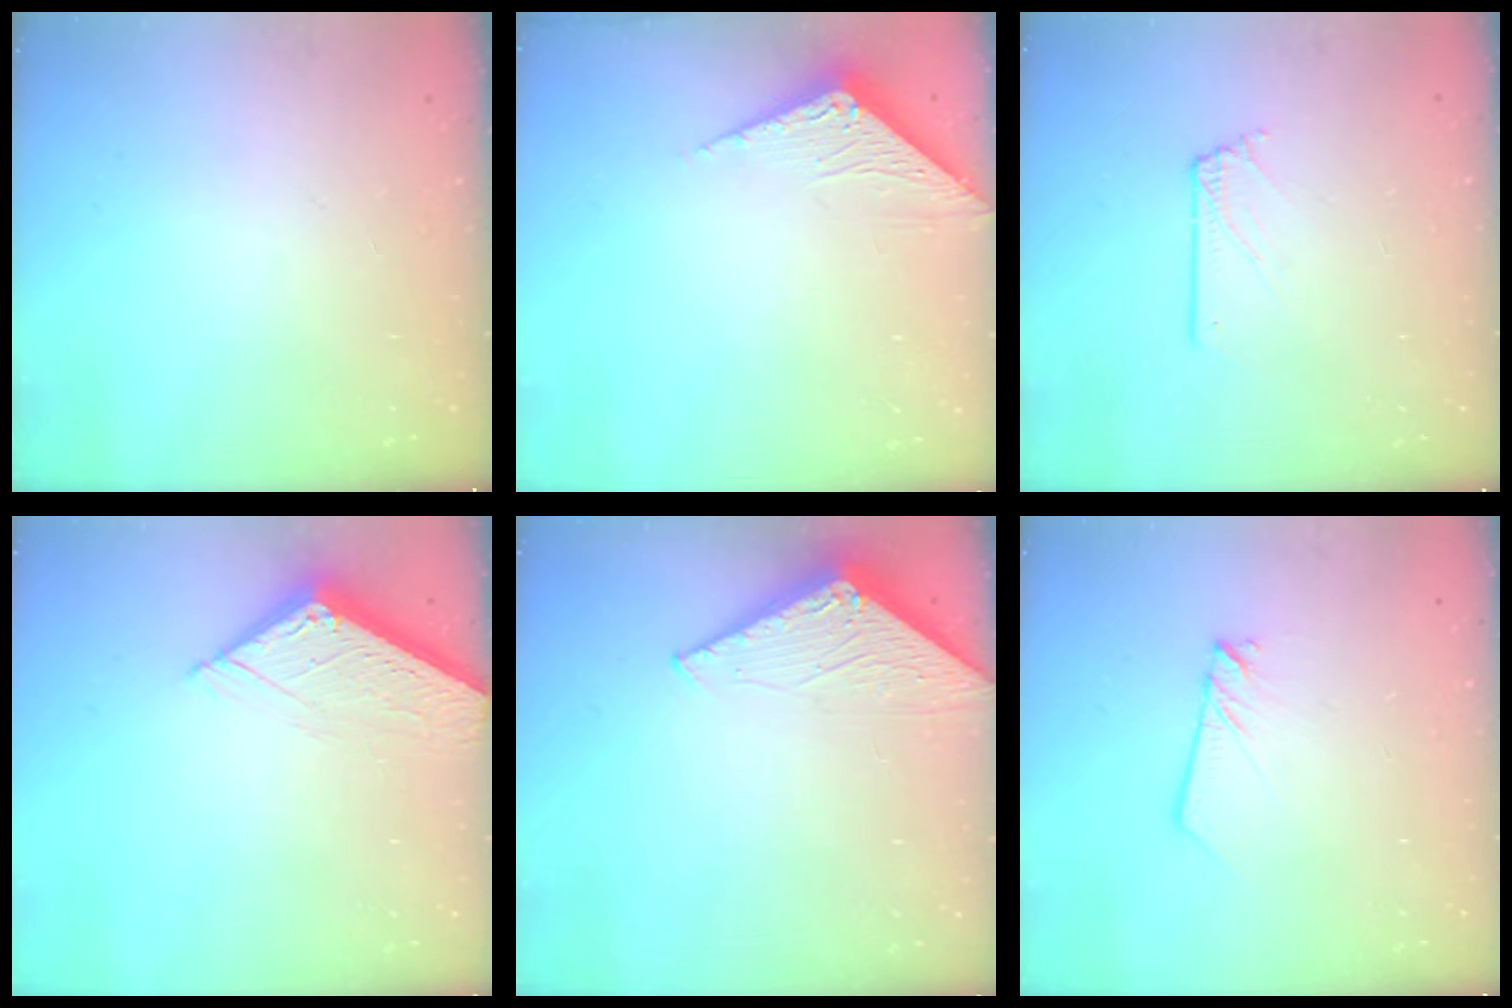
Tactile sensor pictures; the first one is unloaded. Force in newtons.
{"total": 3.4, "press": 3.4, "slide": 0.3}
{"total": 1.4, "press": 1.4, "slide": 0.2}
{"total": 7.8, "press": 7.8, "slide": 0.1}
{"total": 3.0, "press": 3.0, "slide": 0.2}
{"total": 2.1, "press": 2.1, "slide": 0.2}